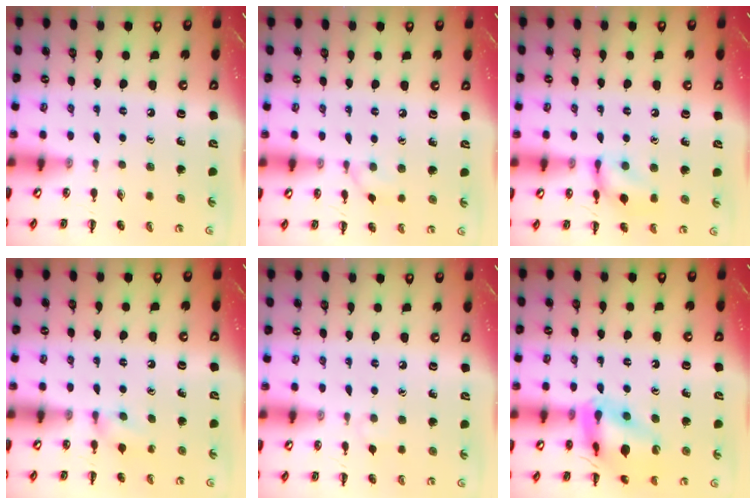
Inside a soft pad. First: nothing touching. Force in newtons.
{"total": 4.2, "press": 4.0, "slide": 1.3}
{"total": 10.5, "press": 10.4, "slide": 0.8}
{"total": 5.4, "press": 5.1, "slide": 1.7}
{"total": 2.8, "press": 2.5, "slide": 1.1}
{"total": 15.8, "press": 15.8, "slide": 1.3}